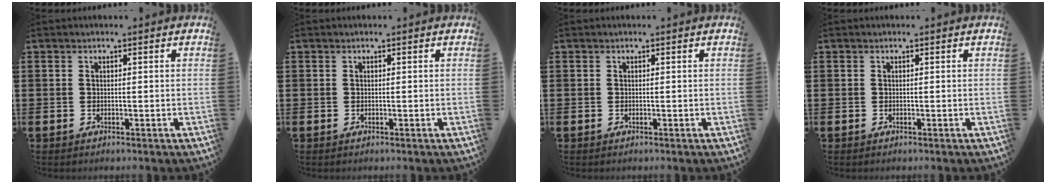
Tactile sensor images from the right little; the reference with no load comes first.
{"total": 0.0}
{"total": 0.0}
{"total": 0.0}